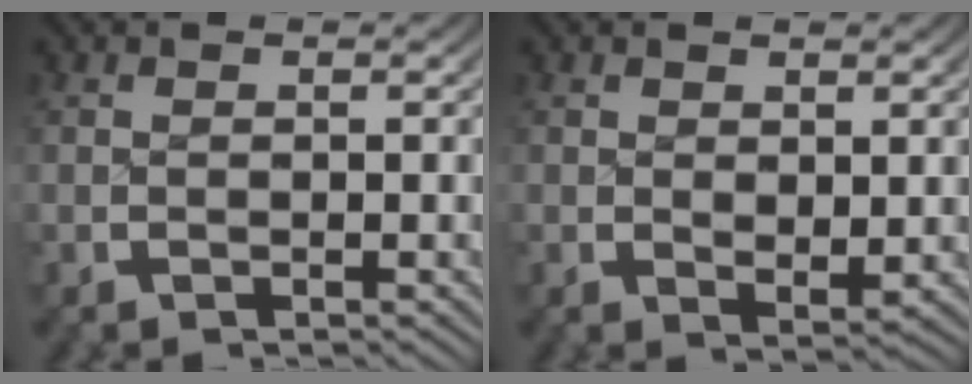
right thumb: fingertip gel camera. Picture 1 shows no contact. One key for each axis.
{"total": 1.4, "fx": 0.7, "fy": 0.7, "fz": 1.0, "tx": -0.015, "ty": -0.008, "tz": 0.020}